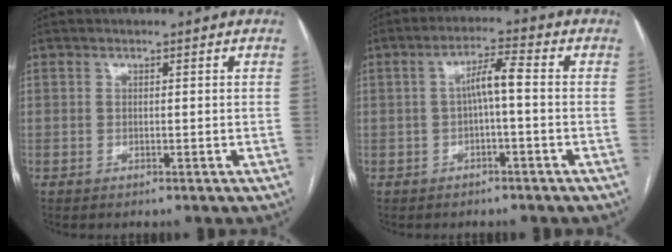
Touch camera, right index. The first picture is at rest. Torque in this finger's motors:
{"motor_torque": [0.56, 0.23, 0.29, 0.07]}